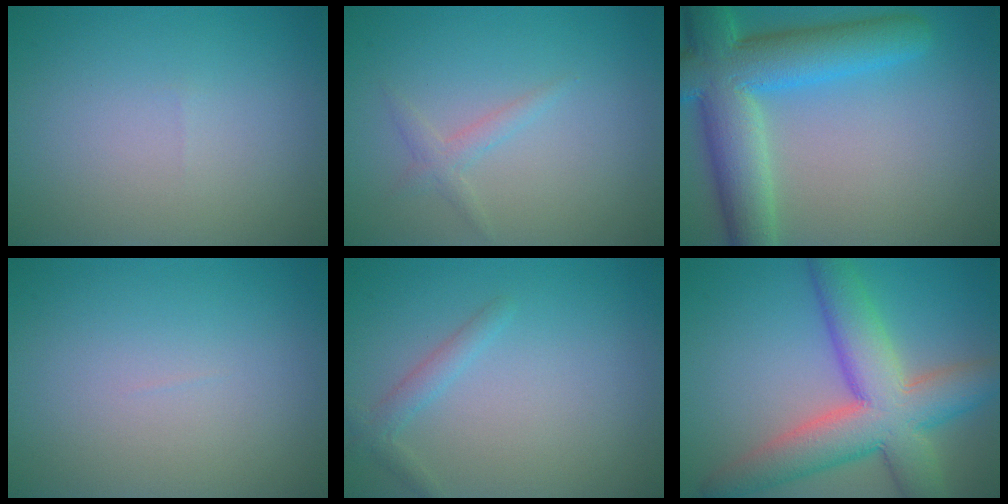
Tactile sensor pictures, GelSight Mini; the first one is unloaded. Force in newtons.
{"total": 1.3, "press": 1.3, "slide": 0.0}
{"total": 9.6, "press": 9.6, "slide": 0.4}
{"total": 0.0}
{"total": 1.6, "press": 1.6, "slide": 0.1}
{"total": 9.5, "press": 9.5, "slide": 0.5}